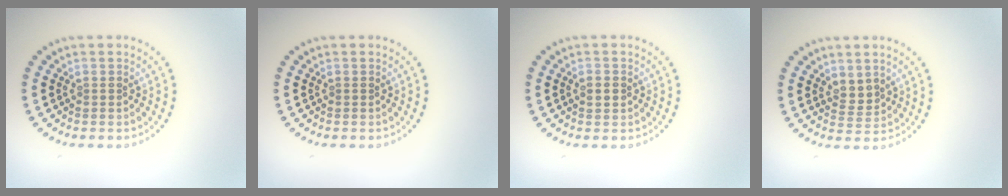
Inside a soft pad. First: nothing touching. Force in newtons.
{"total": 0.0}
{"total": 1.0, "press": 1.0, "slide": 0.1}
{"total": 1.7, "press": 1.3, "slide": 1.0}